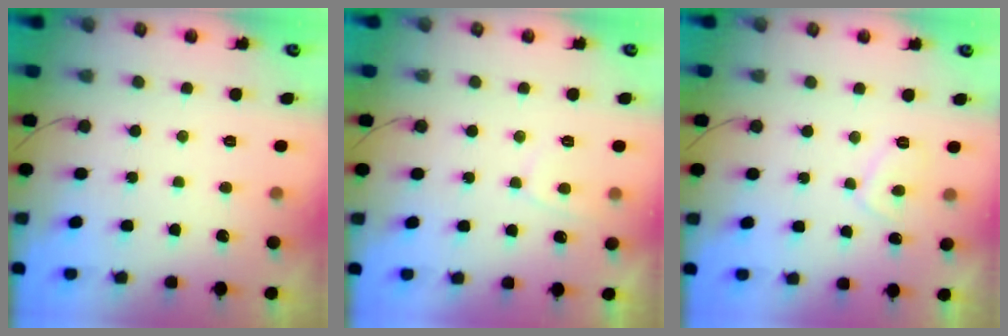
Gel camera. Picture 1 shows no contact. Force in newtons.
{"total": 2.5, "press": 2.4, "slide": 0.6}
{"total": 2.8, "press": 2.7, "slide": 0.9}